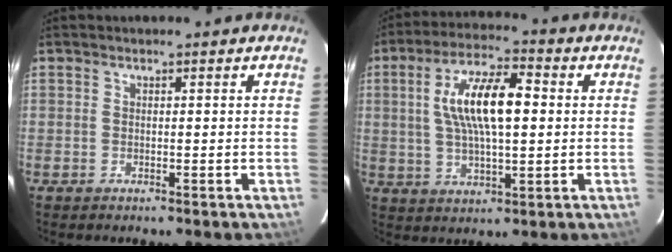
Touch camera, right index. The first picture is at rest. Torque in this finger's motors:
{"motor_torque": [0.61, -0.10, 0.69, 0.21]}